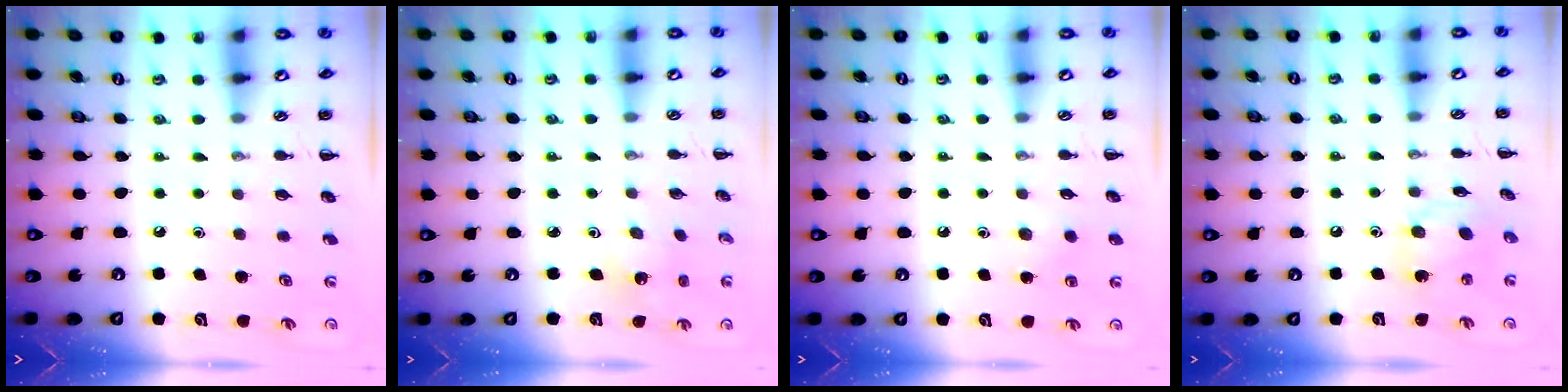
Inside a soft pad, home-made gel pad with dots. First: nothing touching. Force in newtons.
{"total": 2.3, "press": 2.2, "slide": 0.8}
{"total": 4.2, "press": 4.0, "slide": 1.3}
{"total": 6.9, "press": 6.9, "slide": 0.5}